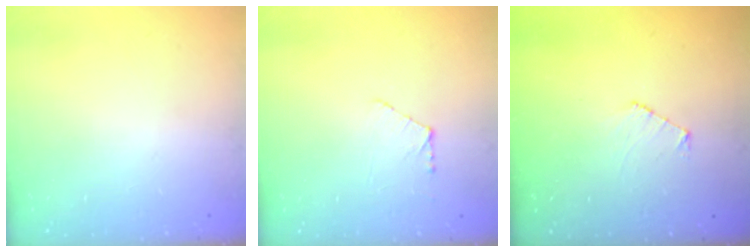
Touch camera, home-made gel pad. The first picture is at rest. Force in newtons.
{"total": 4.0, "press": 3.9, "slide": 0.4}
{"total": 4.6, "press": 4.6, "slide": 0.4}